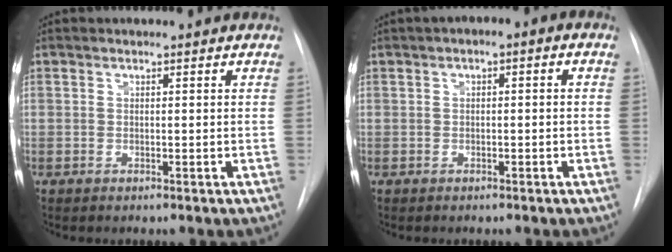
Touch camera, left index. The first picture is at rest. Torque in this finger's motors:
{"motor_torque": [-0.01, -0.52, -0.74, 0.08]}